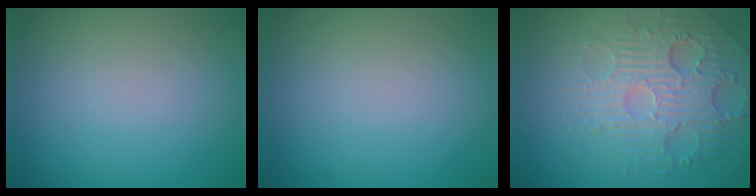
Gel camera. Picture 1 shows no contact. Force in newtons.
{"total": 0.0}
{"total": 4.7, "press": 4.2, "slide": 2.1}